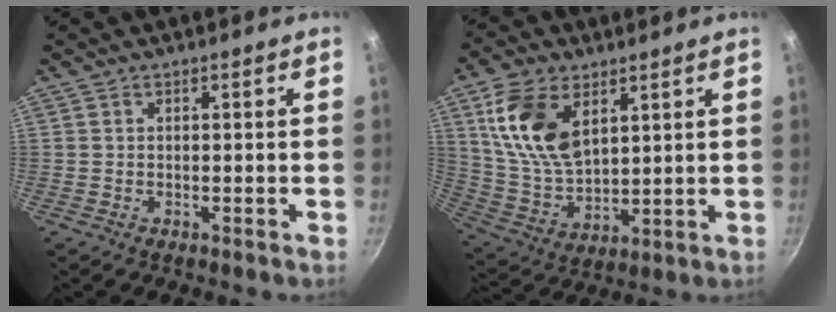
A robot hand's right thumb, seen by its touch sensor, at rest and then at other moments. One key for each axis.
{"total": 15.2, "fx": 6.1, "fy": 8.9, "fz": 10.7, "tx": -0.191, "ty": -0.025, "tz": 0.132}